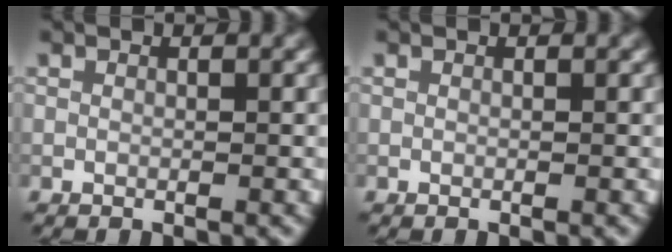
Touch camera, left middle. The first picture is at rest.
{"total": 0.0}